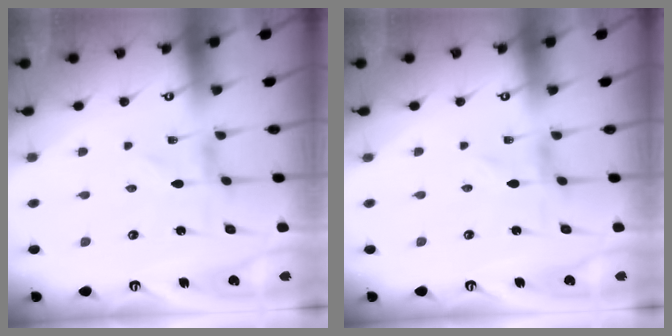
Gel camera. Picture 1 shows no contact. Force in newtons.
{"total": 0.0}